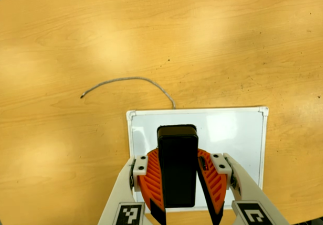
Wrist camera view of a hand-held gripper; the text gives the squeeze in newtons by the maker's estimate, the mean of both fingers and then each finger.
{"total": 8.8, "left": 8.7, "right": 8.9}